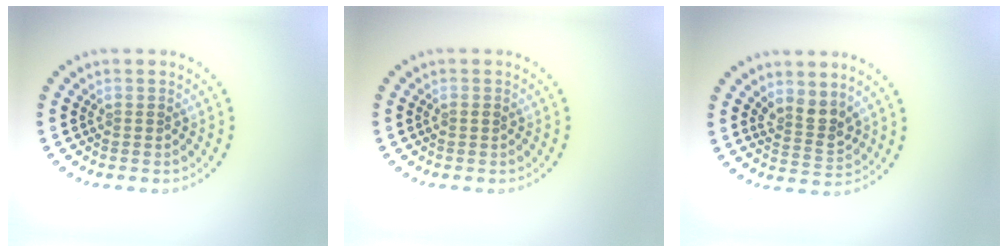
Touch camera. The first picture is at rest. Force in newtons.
{"total": 0.7, "press": 0.7, "slide": 0.1}
{"total": 2.8, "press": 2.4, "slide": 1.4}